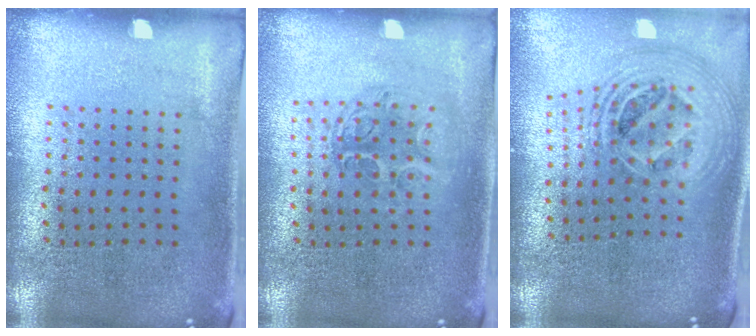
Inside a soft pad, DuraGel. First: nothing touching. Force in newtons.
{"total": 1.2, "press": 1.1, "slide": 0.6}
{"total": 2.5, "press": 1.8, "slide": 1.7}